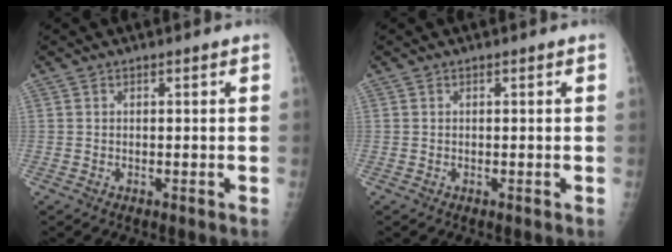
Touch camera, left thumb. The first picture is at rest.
{"total": 0.0}